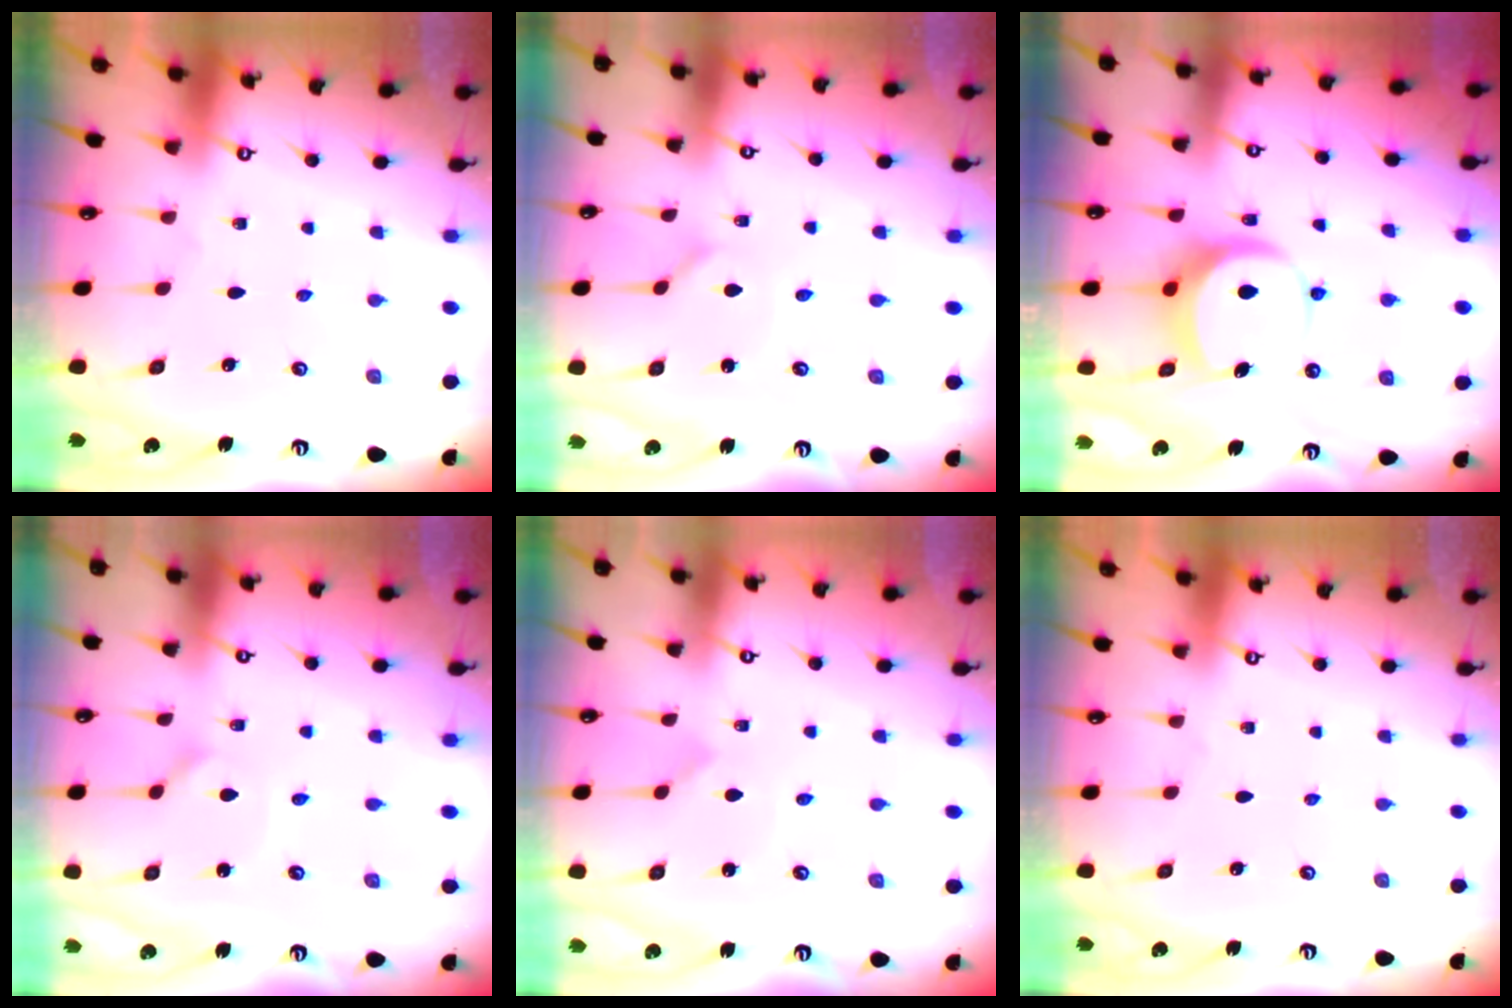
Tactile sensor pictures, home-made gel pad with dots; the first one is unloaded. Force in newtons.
{"total": 1.0, "press": 1.0, "slide": 0.2}
{"total": 9.4, "press": 9.3, "slide": 1.4}
{"total": 2.1, "press": 2.1, "slide": 0.1}
{"total": 2.0, "press": 2.0, "slide": 0.2}
{"total": 0.0}